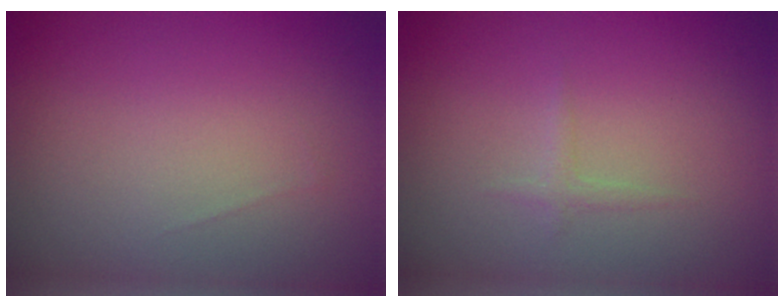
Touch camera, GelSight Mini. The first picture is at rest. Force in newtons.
{"total": 0.7, "press": 0.7, "slide": 0.0}